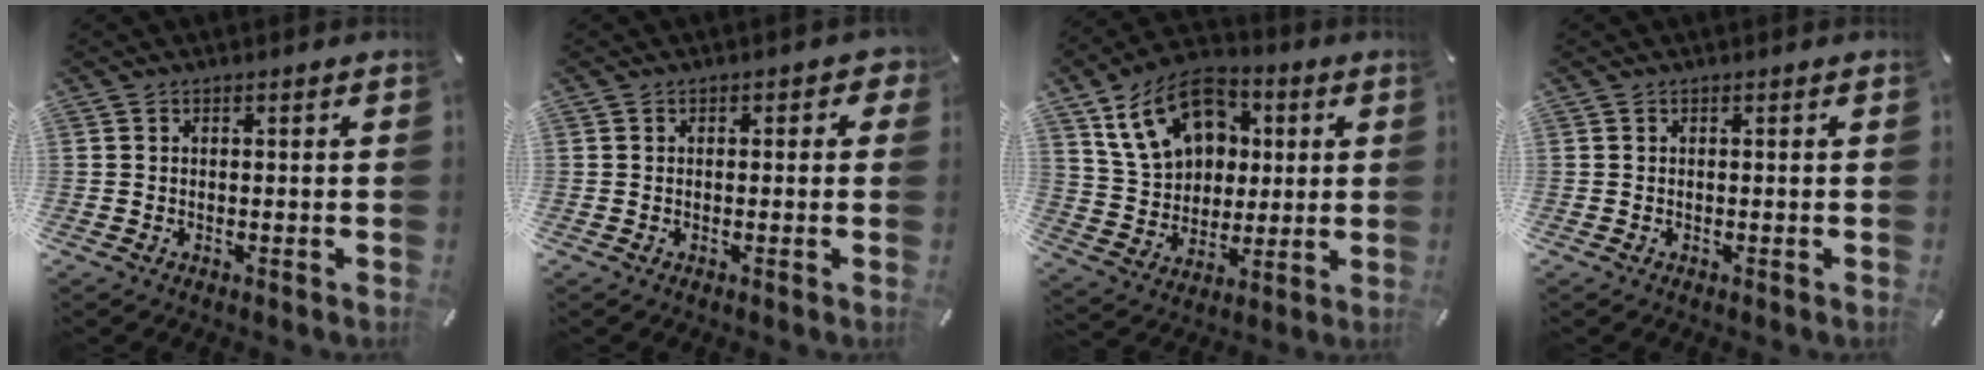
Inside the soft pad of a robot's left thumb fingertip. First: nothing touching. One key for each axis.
{"total": 1.7, "fx": -0.1, "fy": 1.4, "fz": 1.0, "tx": -0.004, "ty": 0.000, "tz": -0.007}
{"total": 17.6, "fx": 6.5, "fy": 13.5, "fz": 9.2, "tx": -0.160, "ty": -0.011, "tz": 0.127}
{"total": 0.0}